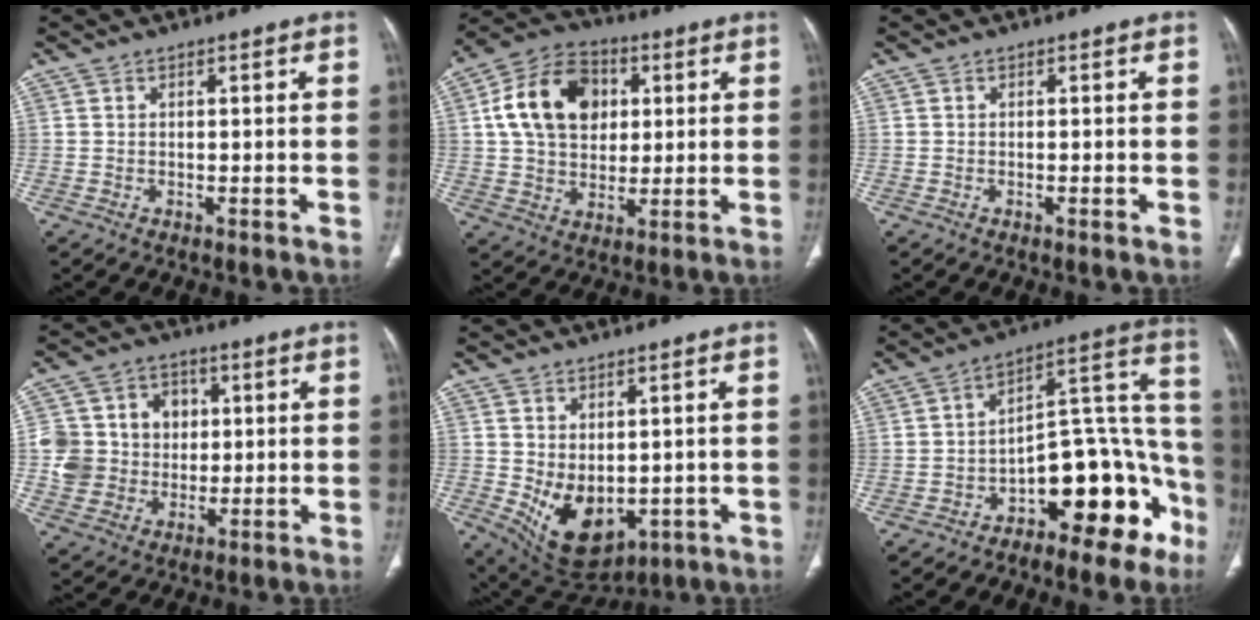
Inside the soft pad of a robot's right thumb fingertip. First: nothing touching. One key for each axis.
{"total": 16.0, "fx": 3.6, "fy": 11.8, "fz": 10.2, "tx": -0.155, "ty": 0.009, "tz": 0.056}
{"total": 1.1, "fx": -0.3, "fy": 0.1, "fz": 1.0, "tx": -0.018, "ty": -0.003, "tz": -0.003}
{"total": 12.7, "fx": 0.9, "fy": 11.7, "fz": 4.9, "tx": -0.059, "ty": 0.017, "tz": 0.025}
{"total": 10.9, "fx": -1.3, "fy": 7.2, "fz": 8.1, "tx": -0.114, "ty": -0.010, "tz": 0.013}
{"total": 18.2, "fx": -9.5, "fy": 8.7, "fz": 12.8, "tx": -0.112, "ty": 0.124, "tz": -0.142}